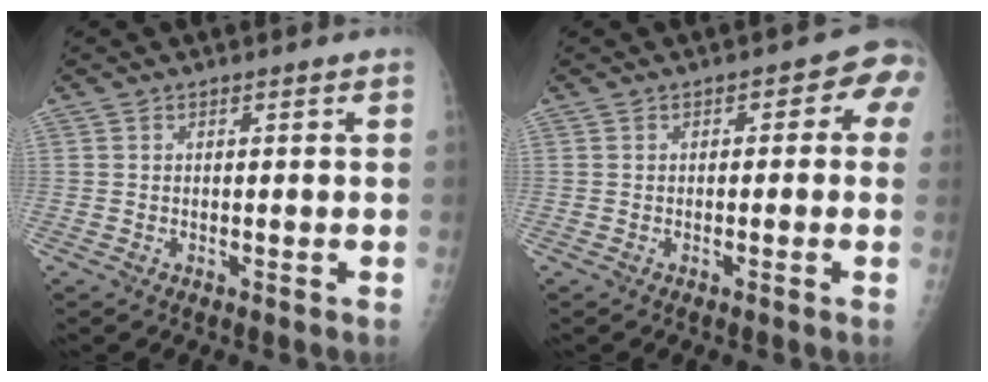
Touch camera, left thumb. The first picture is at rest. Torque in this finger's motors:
{"motor_torque": [-0.28, 0.50, -0.01, -0.08, 0.06]}